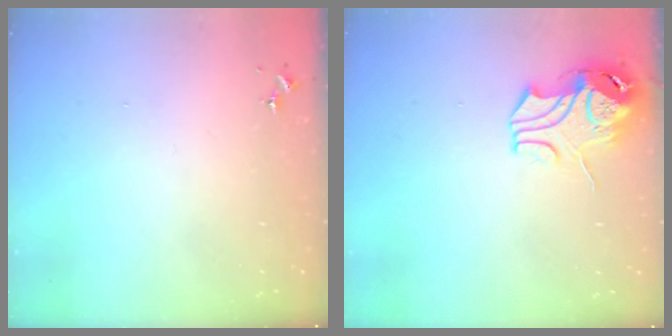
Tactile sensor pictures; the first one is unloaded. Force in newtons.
{"total": 10.8, "press": 10.7, "slide": 1.3}